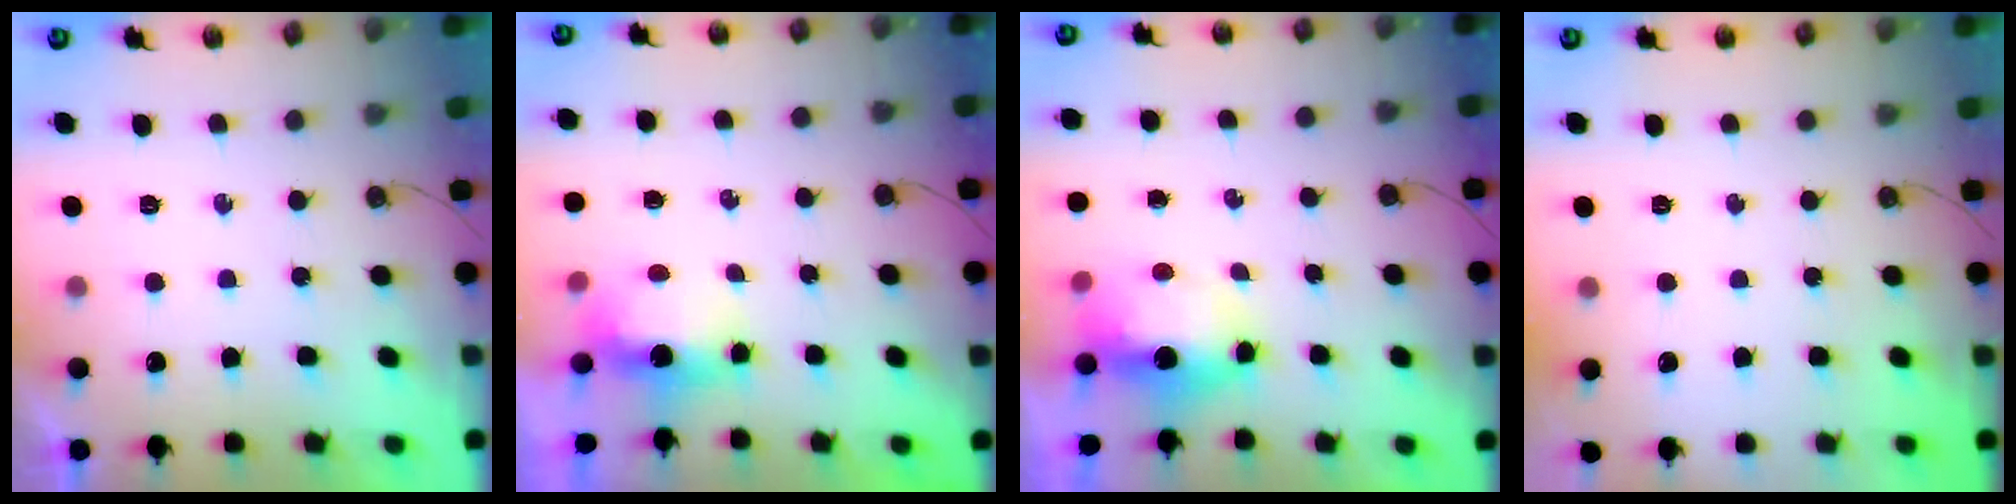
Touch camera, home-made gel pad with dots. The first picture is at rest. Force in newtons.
{"total": 5.8, "press": 5.7, "slide": 1.0}
{"total": 11.4, "press": 8.3, "slide": 7.7}
{"total": 0.0}